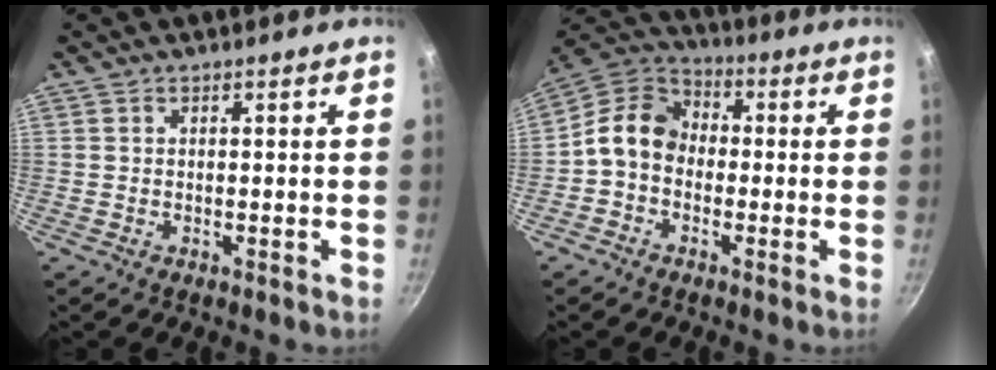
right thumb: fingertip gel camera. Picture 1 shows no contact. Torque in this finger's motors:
{"motor_torque": [1.41, 1.76, 0.80, -1.06, 0.08]}